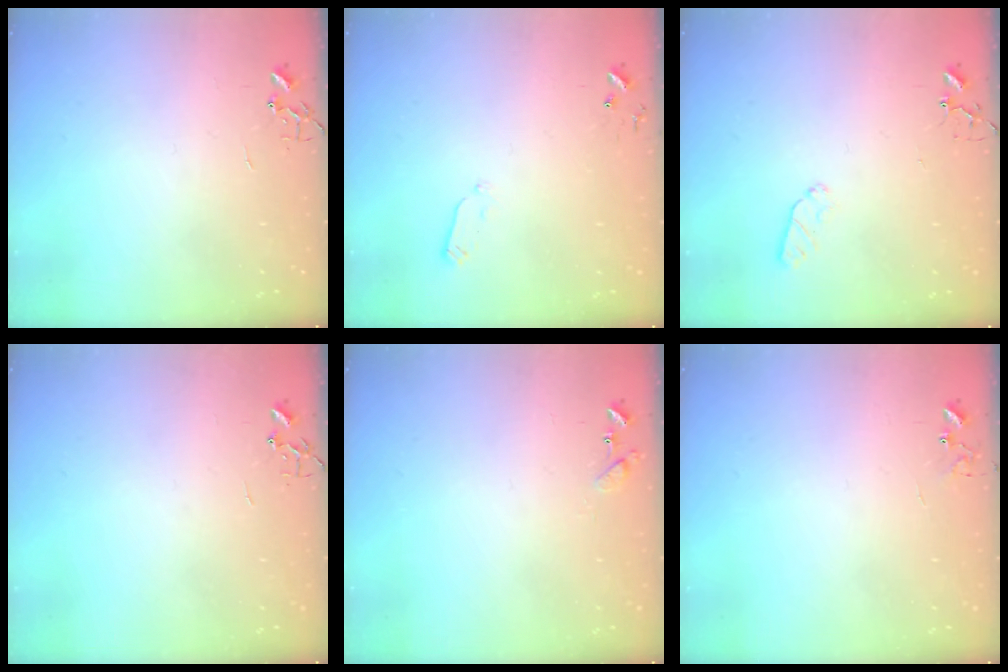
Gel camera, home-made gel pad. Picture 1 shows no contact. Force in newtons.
{"total": 3.7, "press": 3.6, "slide": 0.8}
{"total": 5.0, "press": 4.9, "slide": 0.7}
{"total": 0.0}
{"total": 6.7, "press": 6.6, "slide": 0.8}
{"total": 5.9, "press": 5.9, "slide": 0.5}